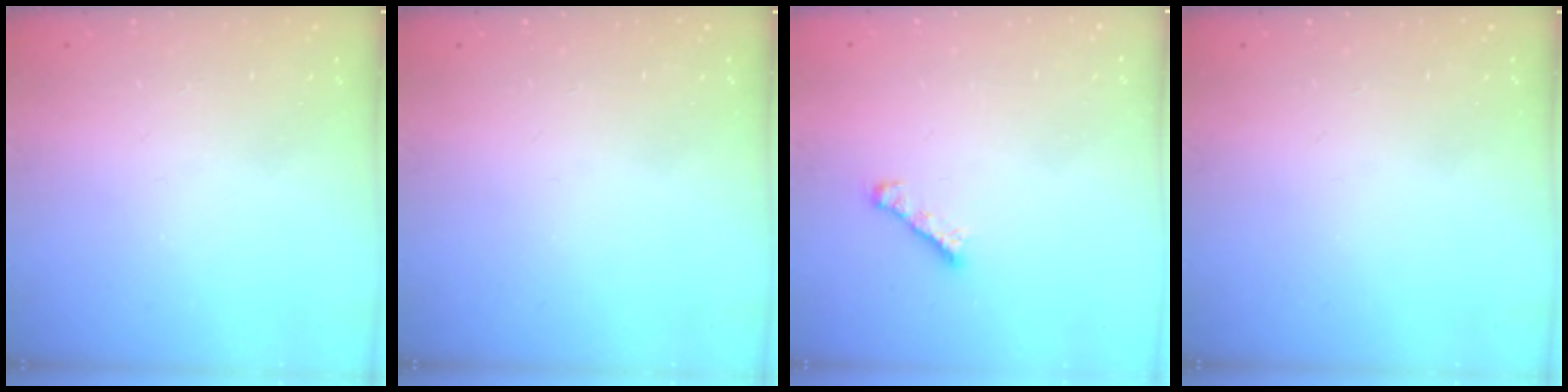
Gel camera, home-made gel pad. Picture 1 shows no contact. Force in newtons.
{"total": 0.0}
{"total": 1.9, "press": 1.8, "slide": 0.6}
{"total": 0.0}